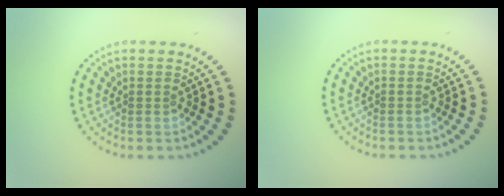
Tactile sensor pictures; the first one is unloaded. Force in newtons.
{"total": 0.0}